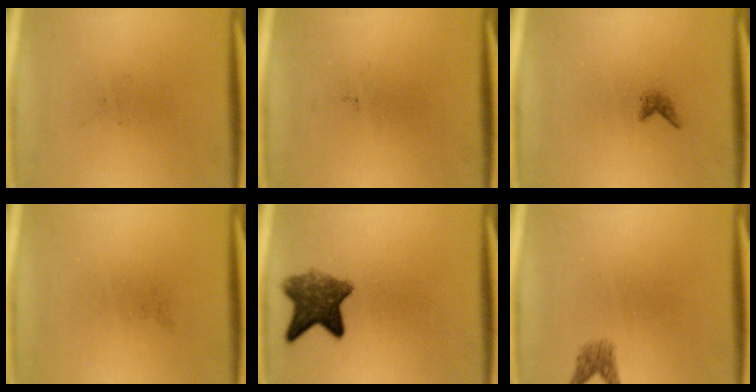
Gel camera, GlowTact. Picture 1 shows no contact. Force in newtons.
{"total": 0.0}
{"total": 0.8}
{"total": 0.0}
{"total": 7.3}
{"total": 1.8}